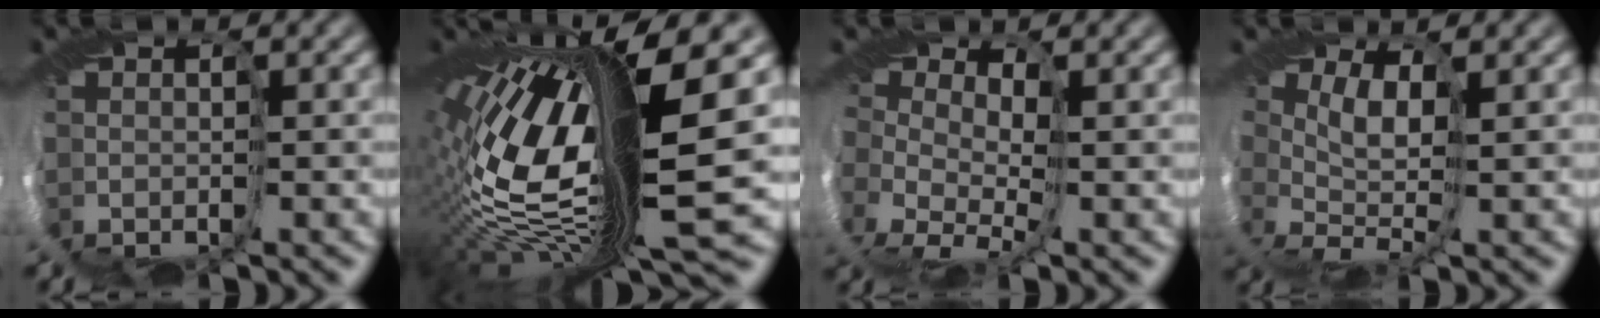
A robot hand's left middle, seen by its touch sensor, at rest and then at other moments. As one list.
[{"total": 15.7, "force": [1.3, 4.3, 15.0], "torque": [-0.297, 0.008, 0.025]}, {"total": 3.2, "force": [0.2, 1.9, 2.6], "torque": [-0.054, -0.001, 0.011]}, {"total": 2.3, "force": [0.7, 0.2, 2.2], "torque": [-0.050, 0.002, 0.018]}]